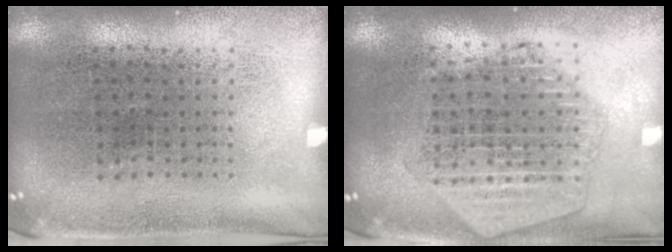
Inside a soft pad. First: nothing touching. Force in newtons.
{"total": 2.1, "press": 1.9, "slide": 0.9}